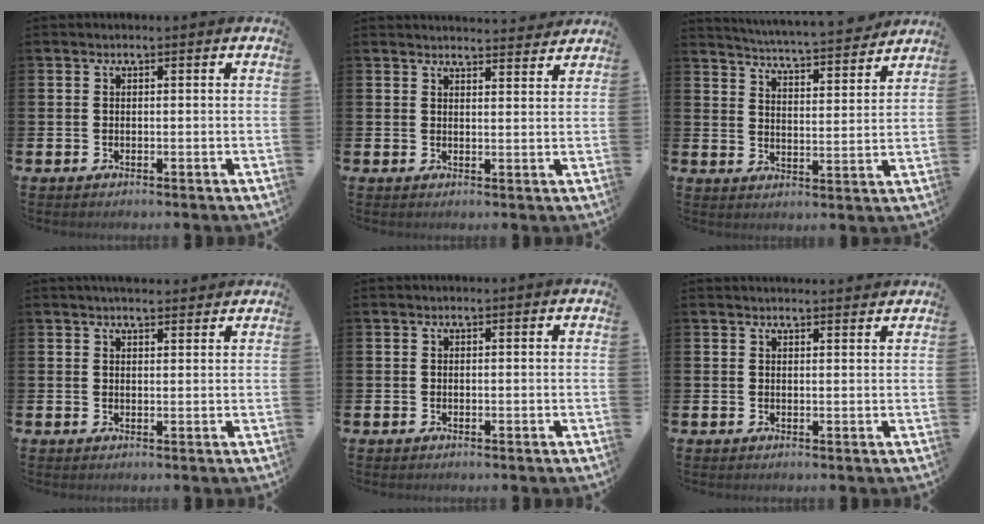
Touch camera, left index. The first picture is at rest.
{"total": 3.1, "force": [3.1, 0.1, -0.1], "torque": [0.009, -0.026, 0.053]}
{"total": 5.6, "force": [5.5, -0.1, 0.8], "torque": [-0.030, -0.049, 0.092]}
{"total": 2.7, "force": [2.6, 0.5, 0.4], "torque": [0.001, -0.013, 0.044]}
{"total": 0.0}
{"total": 1.7, "force": [1.7, 0.1, 0.1], "torque": [0.010, -0.013, 0.028]}